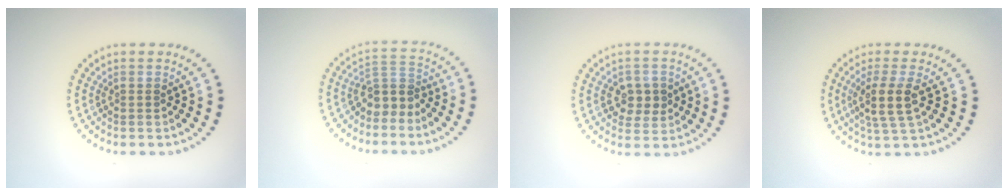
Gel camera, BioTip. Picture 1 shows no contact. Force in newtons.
{"total": 2.9, "press": 2.1, "slide": 1.9}
{"total": 2.7, "press": 2.7, "slide": 0.5}
{"total": 3.4, "press": 2.8, "slide": 2.0}